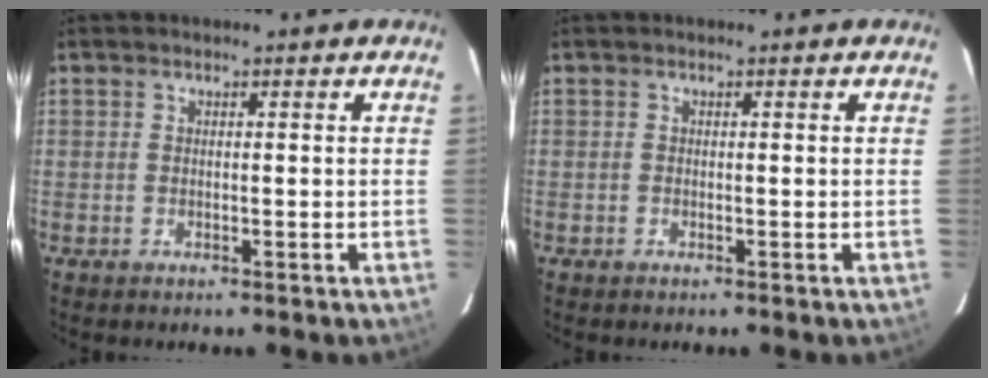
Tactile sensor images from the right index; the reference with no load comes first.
{"total": 0.0}